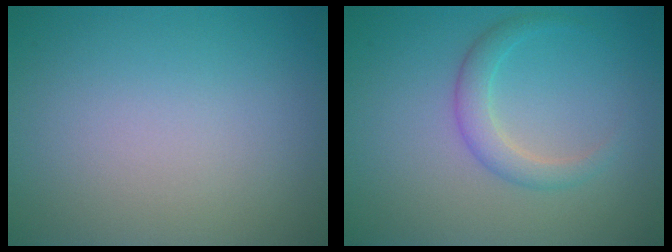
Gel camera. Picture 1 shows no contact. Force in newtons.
{"total": 2.2, "press": 2.2, "slide": 0.1}